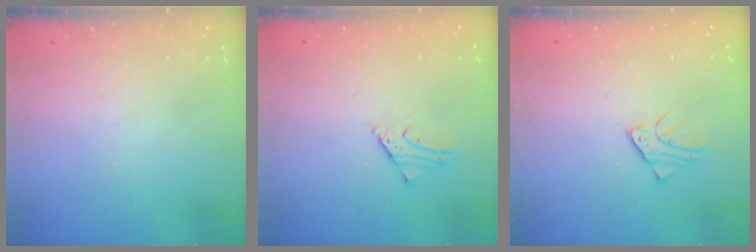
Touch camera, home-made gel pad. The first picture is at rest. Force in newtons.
{"total": 3.0, "press": 3.0, "slide": 0.3}
{"total": 2.8, "press": 2.8, "slide": 0.3}